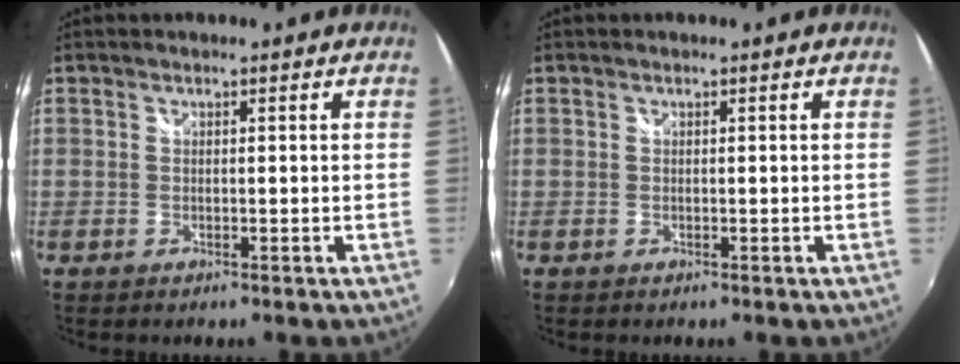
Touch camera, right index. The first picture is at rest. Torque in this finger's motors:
{"motor_torque": [0.44, 0.43, -0.02, 0.00]}